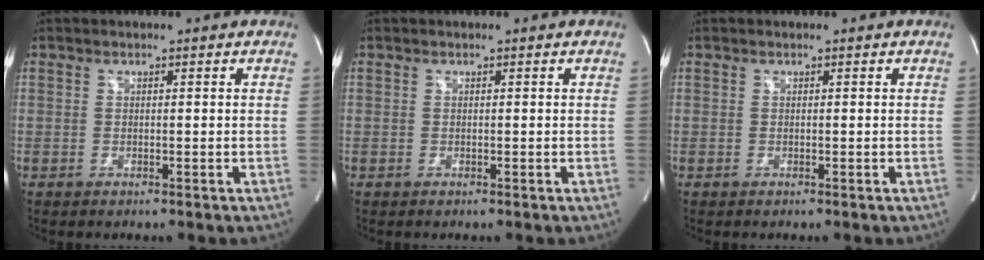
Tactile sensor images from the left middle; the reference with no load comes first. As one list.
[{"total": 0.0}, {"total": 0.0}]